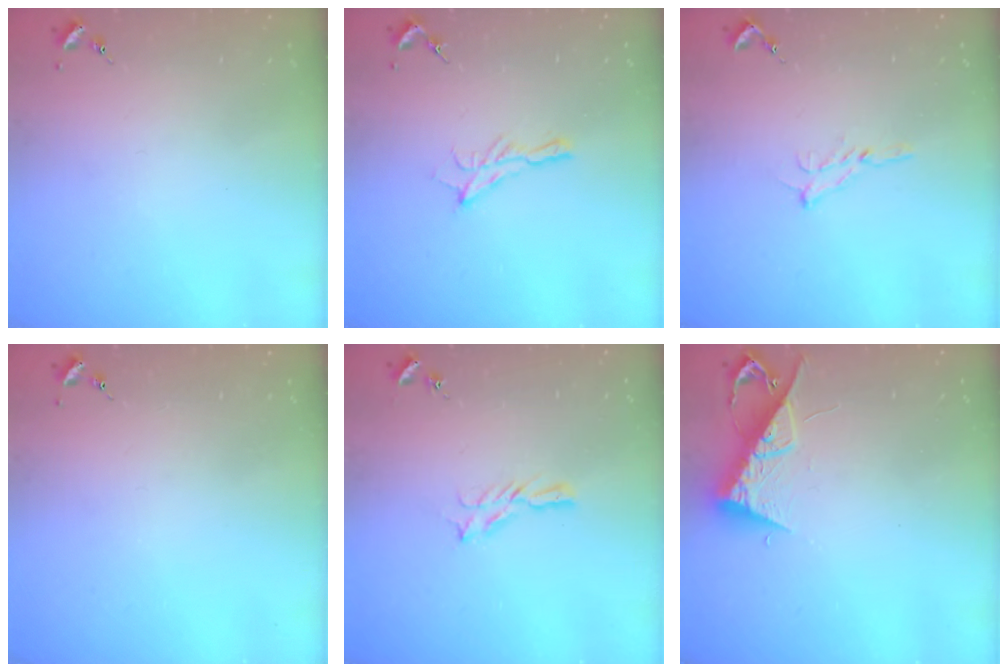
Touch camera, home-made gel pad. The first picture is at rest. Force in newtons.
{"total": 7.3, "press": 7.3, "slide": 0.3}
{"total": 7.9, "press": 7.9, "slide": 0.9}
{"total": 0.0}
{"total": 6.2, "press": 6.2, "slide": 0.1}
{"total": 12.0, "press": 11.9, "slide": 0.7}